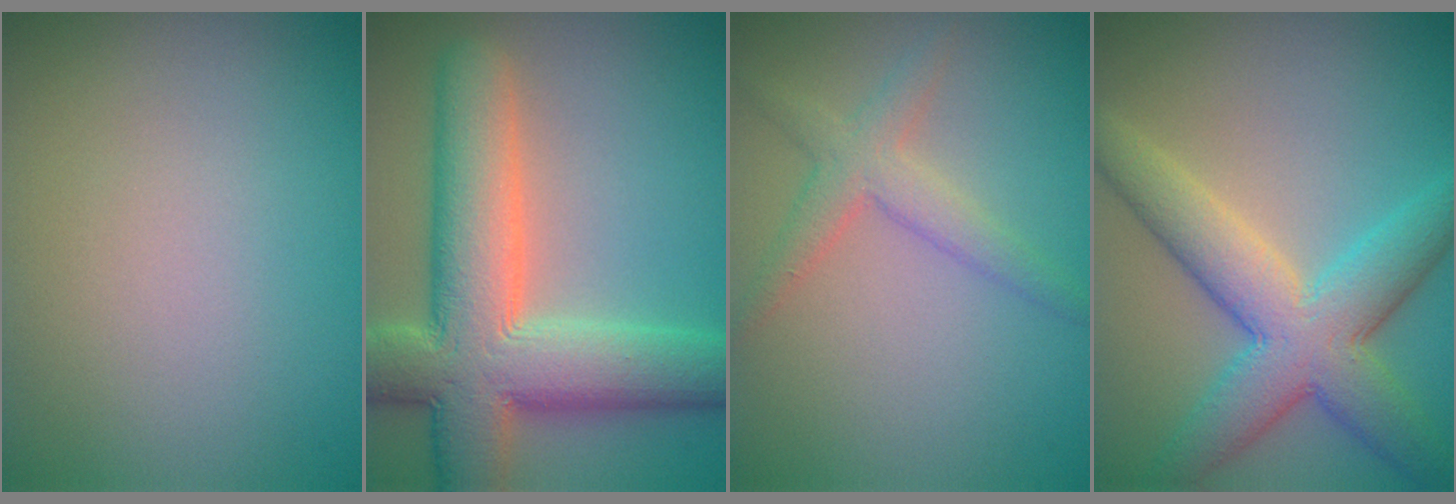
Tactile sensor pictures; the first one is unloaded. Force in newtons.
{"total": 10.9, "press": 10.9, "slide": 1.1}
{"total": 2.7, "press": 2.7, "slide": 0.1}
{"total": 7.5, "press": 7.5, "slide": 0.2}